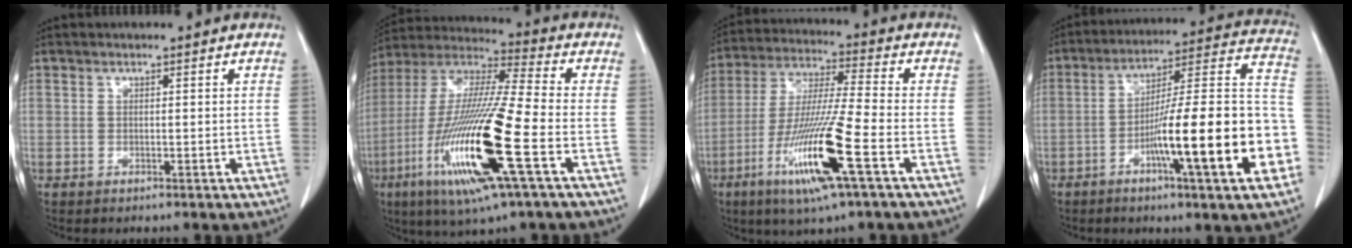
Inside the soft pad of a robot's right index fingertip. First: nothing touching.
{"total": 21.8, "force": [-7.4, 1.3, 20.4], "torque": [-0.439, -0.037, -0.146]}
{"total": 15.5, "force": [-6.5, -0.2, 14.1], "torque": [-0.290, -0.025, -0.124]}
{"total": 22.0, "force": [-7.2, 1.3, 20.8], "torque": [-0.251, 0.012, -0.110]}